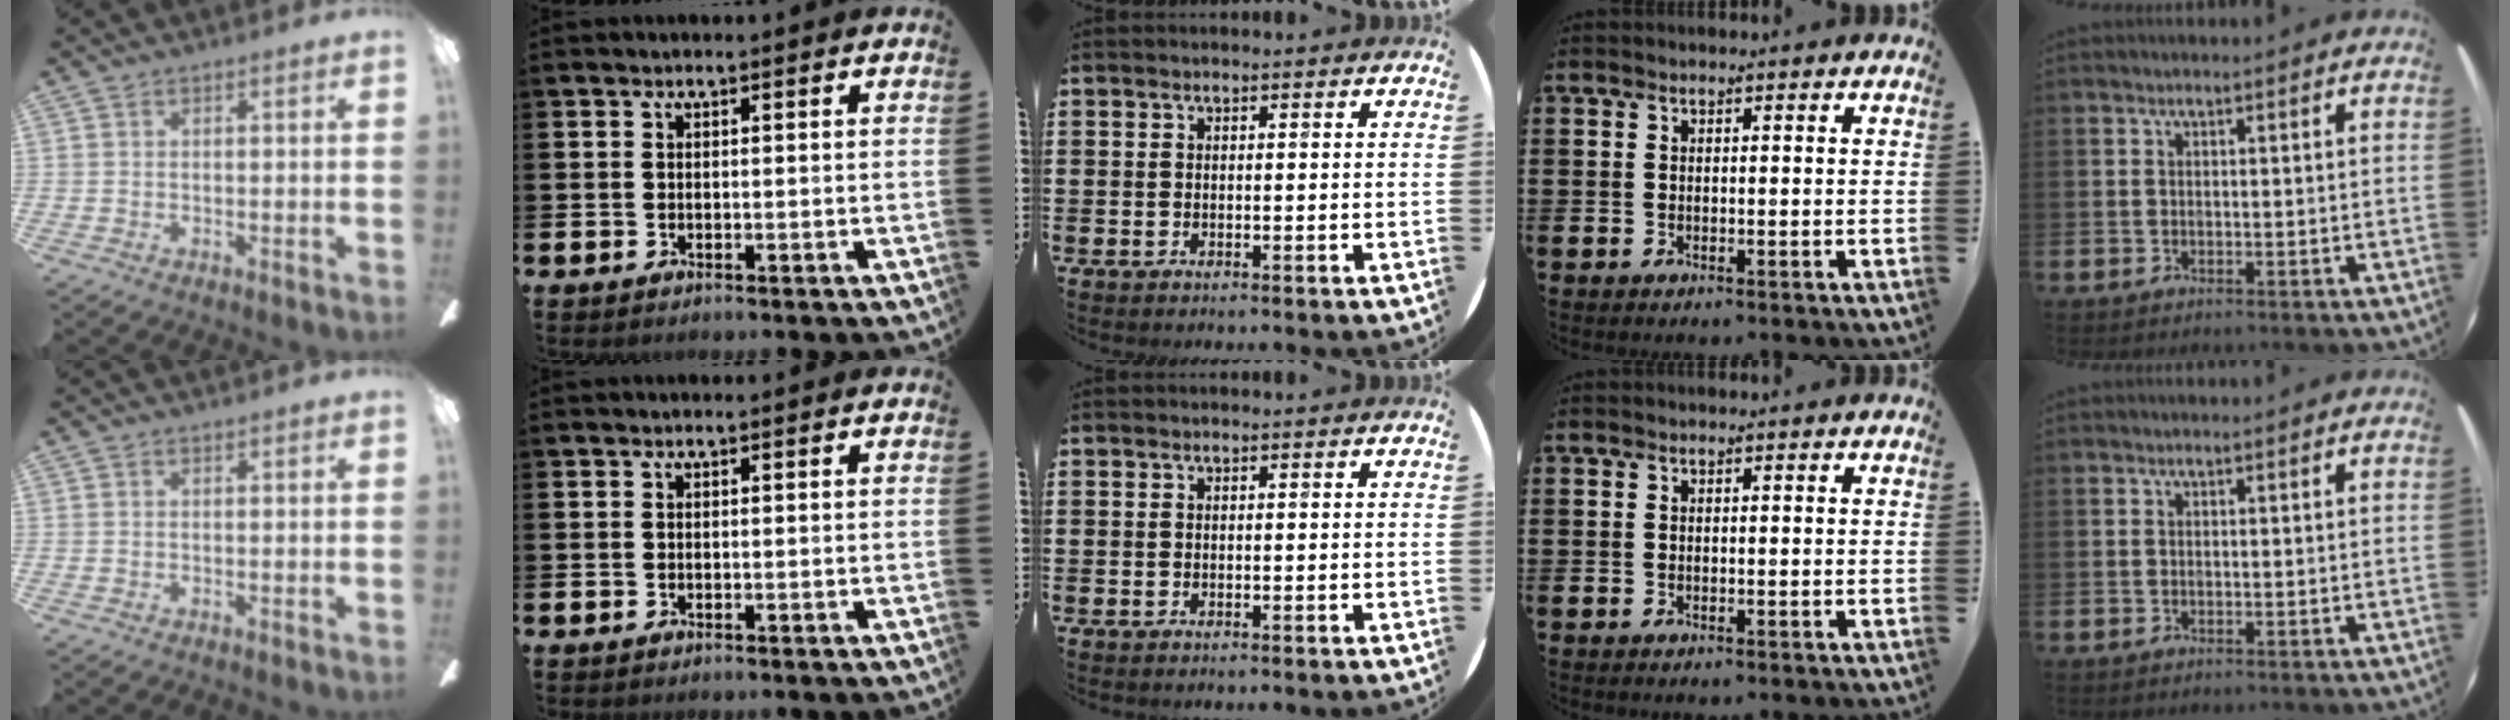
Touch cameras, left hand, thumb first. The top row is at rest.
{}